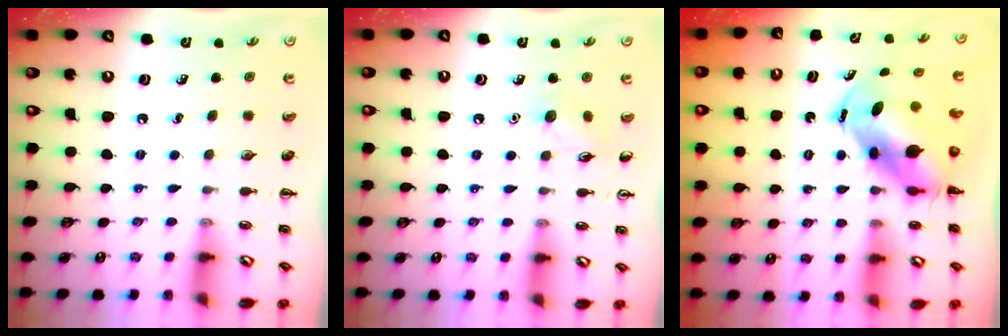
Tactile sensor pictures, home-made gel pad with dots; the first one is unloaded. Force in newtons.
{"total": 5.7, "press": 5.5, "slide": 1.4}
{"total": 7.9, "press": 7.7, "slide": 1.9}